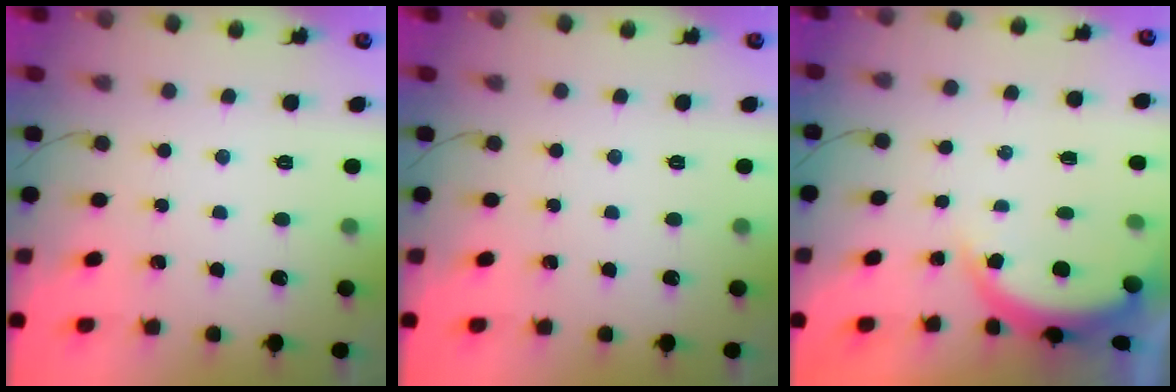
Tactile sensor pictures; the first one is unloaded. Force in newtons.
{"total": 0.0}
{"total": 4.9, "press": 4.9, "slide": 0.6}